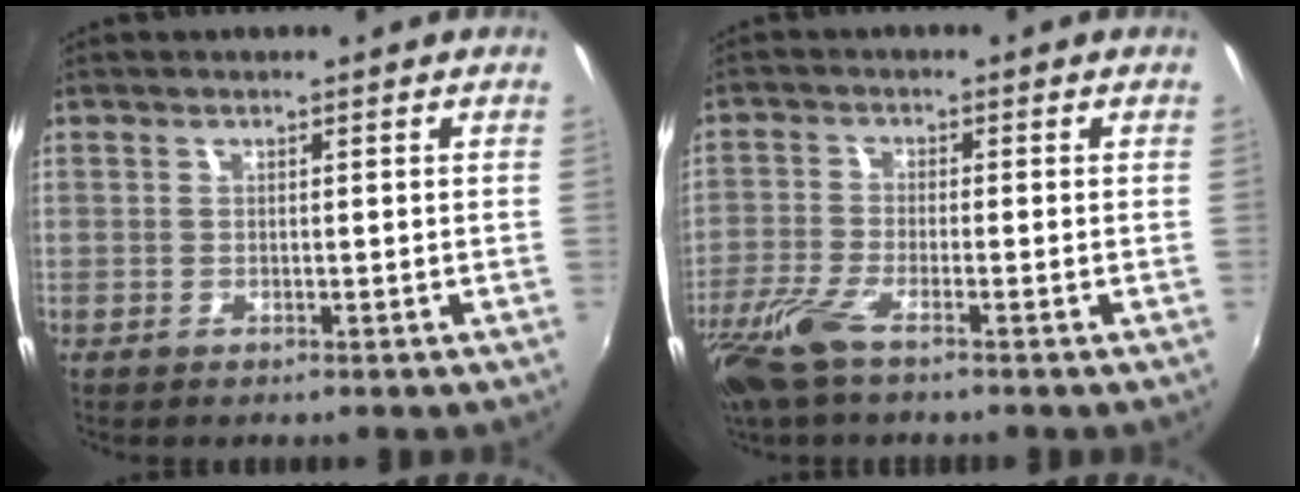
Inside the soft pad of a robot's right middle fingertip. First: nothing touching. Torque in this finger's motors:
{"motor_torque": [1.10, -1.04, 0.45, 0.13]}